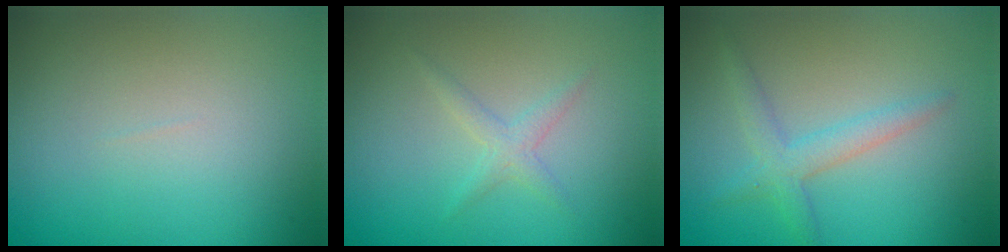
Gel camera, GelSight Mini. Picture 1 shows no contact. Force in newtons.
{"total": 1.3, "press": 1.3, "slide": 0.1}
{"total": 2.4, "press": 2.4, "slide": 0.3}